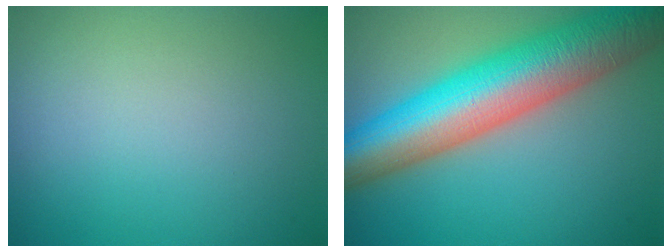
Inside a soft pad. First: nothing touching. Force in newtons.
{"total": 13.1, "press": 13.1, "slide": 0.2}